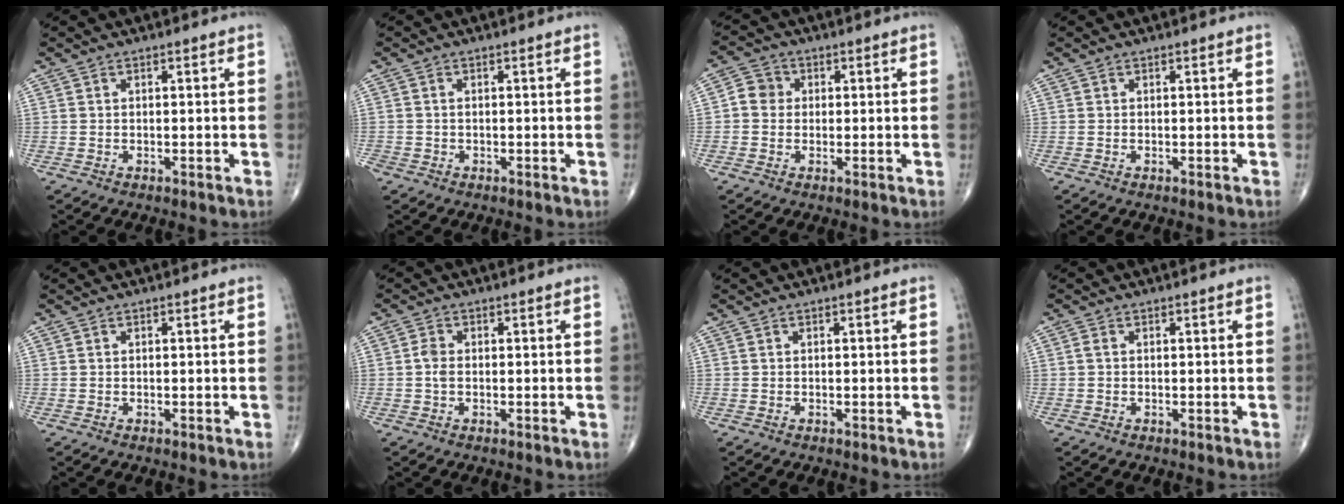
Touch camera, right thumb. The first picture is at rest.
{"total": 1.5, "force": [-0.6, 1.2, 0.6], "torque": [-0.009, 0.003, -0.013]}
{"total": 3.9, "force": [0.1, 3.6, 1.4], "torque": [-0.010, 0.009, -0.006]}
{"total": 0.0}
{"total": 0.0}
{"total": 2.0, "force": [-0.2, 1.2, 1.6], "torque": [-0.033, 0.003, -0.007]}
{"total": 0.0}
{"total": 0.8, "force": [0.0, 0.5, 0.6], "torque": [-0.014, -0.001, 0.000]}